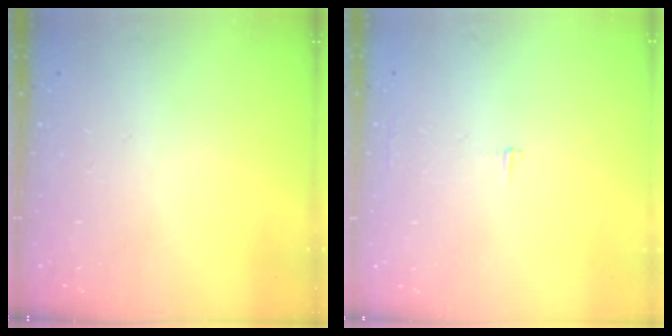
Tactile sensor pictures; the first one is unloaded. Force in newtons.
{"total": 1.8, "press": 1.8, "slide": 0.1}